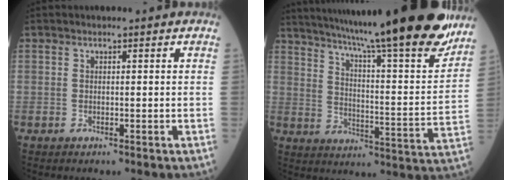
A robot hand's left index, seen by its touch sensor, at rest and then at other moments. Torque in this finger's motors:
{"motor_torque": [0.58, -0.58, 0.92, 0.21]}